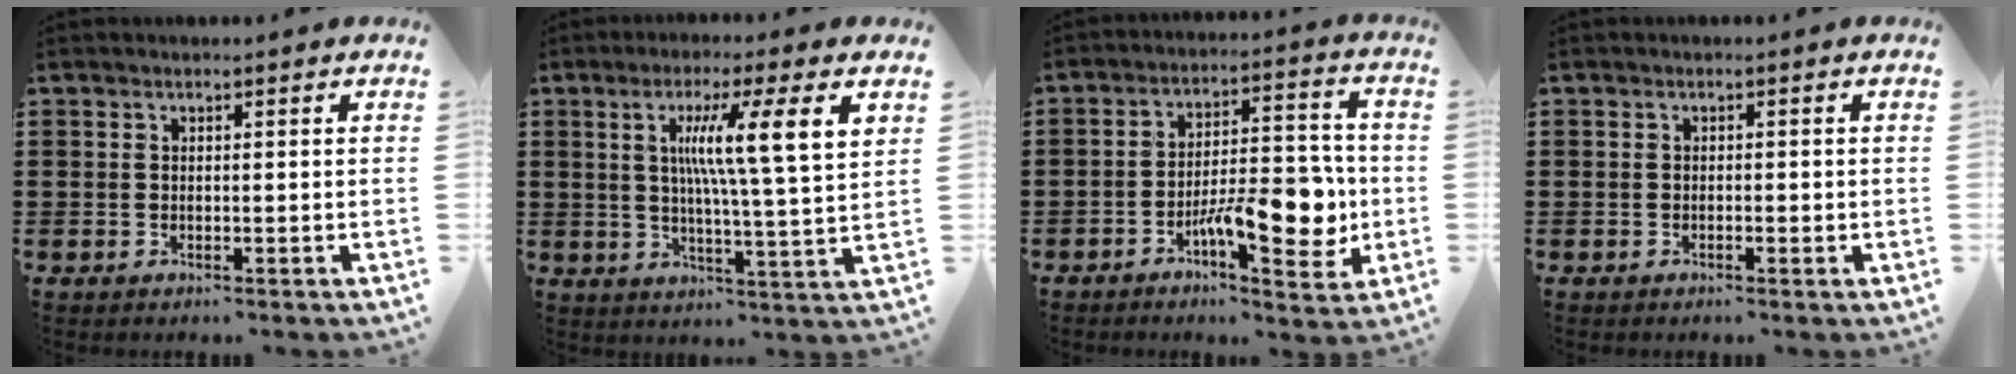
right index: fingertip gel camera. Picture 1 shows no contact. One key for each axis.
{"total": 9.8, "fx": 3.4, "fy": 0.4, "fz": 9.2, "tx": -0.176, "ty": -0.004, "tz": 0.050}
{"total": 12.1, "fx": -3.5, "fy": 4.7, "fz": 10.6, "tx": -0.153, "ty": 0.001, "tz": -0.056}
{"total": 0.7, "fx": -0.3, "fy": 0.2, "fz": 0.6, "tx": -0.011, "ty": -0.004, "tz": -0.004}